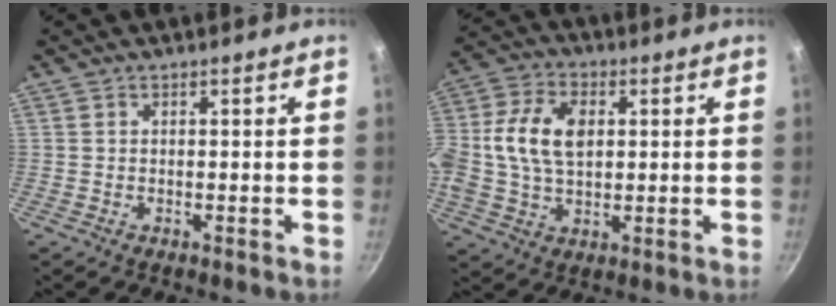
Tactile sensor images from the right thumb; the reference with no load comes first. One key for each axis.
{"total": 13.5, "fx": 1.8, "fy": 8.8, "fz": 10.1, "tx": -0.187, "ty": 0.015, "tz": 0.020}